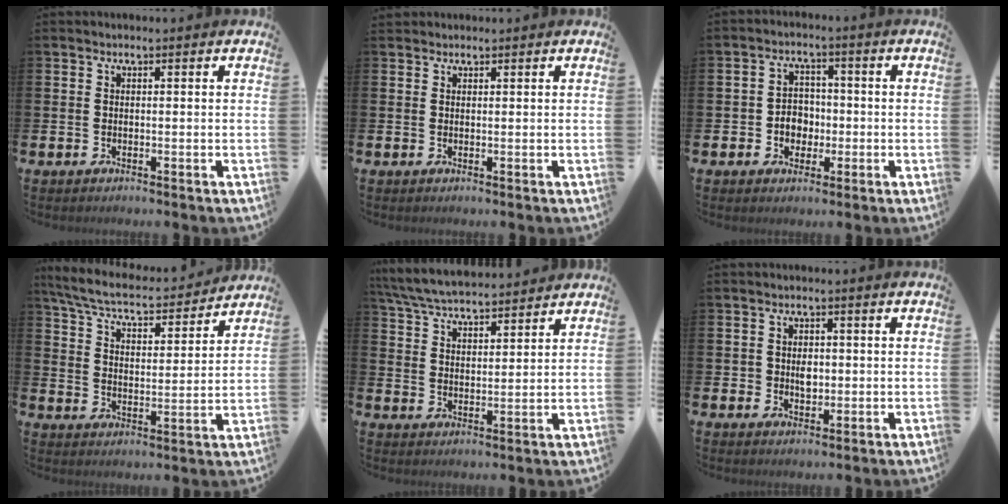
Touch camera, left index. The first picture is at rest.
{"total": 1.0, "force": [0.9, 0.4, -0.1], "torque": [0.014, -0.001, 0.014]}
{"total": 3.6, "force": [-0.8, 3.2, 1.5], "torque": [-0.026, 0.002, -0.023]}
{"total": 6.6, "force": [6.0, 1.3, 2.2], "torque": [-0.072, -0.043, 0.100]}
{"total": 6.6, "force": [6.5, 0.7, 1.2], "torque": [-0.047, -0.034, 0.118]}
{"total": 2.6, "force": [0.1, 2.0, 1.6], "torque": [-0.005, -0.003, -0.007]}